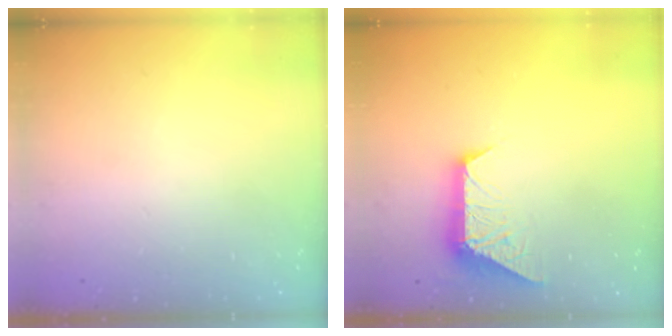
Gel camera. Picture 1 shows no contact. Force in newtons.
{"total": 10.7, "press": 10.7, "slide": 0.6}